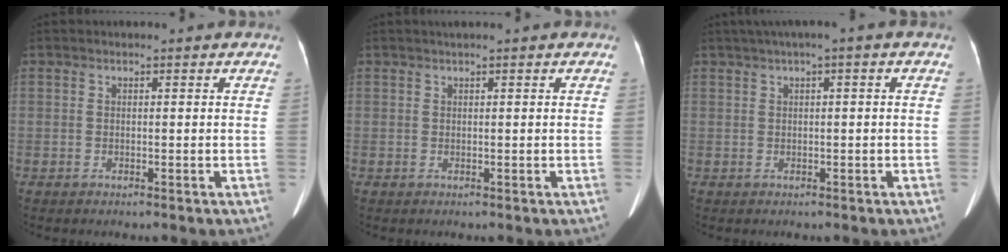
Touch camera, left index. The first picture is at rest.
{"total": 0.8, "force": [0.5, -0.1, 0.6], "torque": [-0.013, 0.008, 0.013]}
{"total": 3.2, "force": [1.2, 0.0, 3.0], "torque": [-0.055, 0.020, 0.019]}